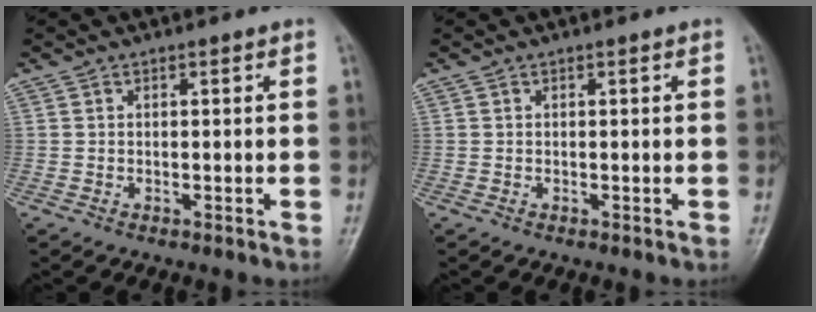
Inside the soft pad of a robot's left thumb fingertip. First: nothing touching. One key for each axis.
{"total": 0.0}